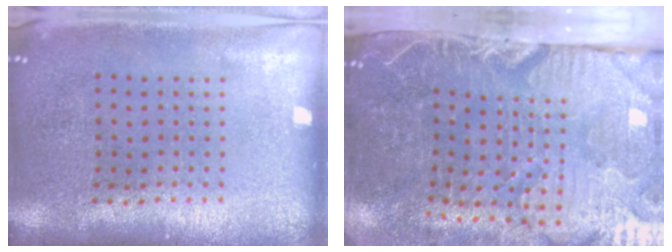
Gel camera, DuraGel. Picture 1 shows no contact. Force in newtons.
{"total": 5.3, "press": 4.4, "slide": 2.9}